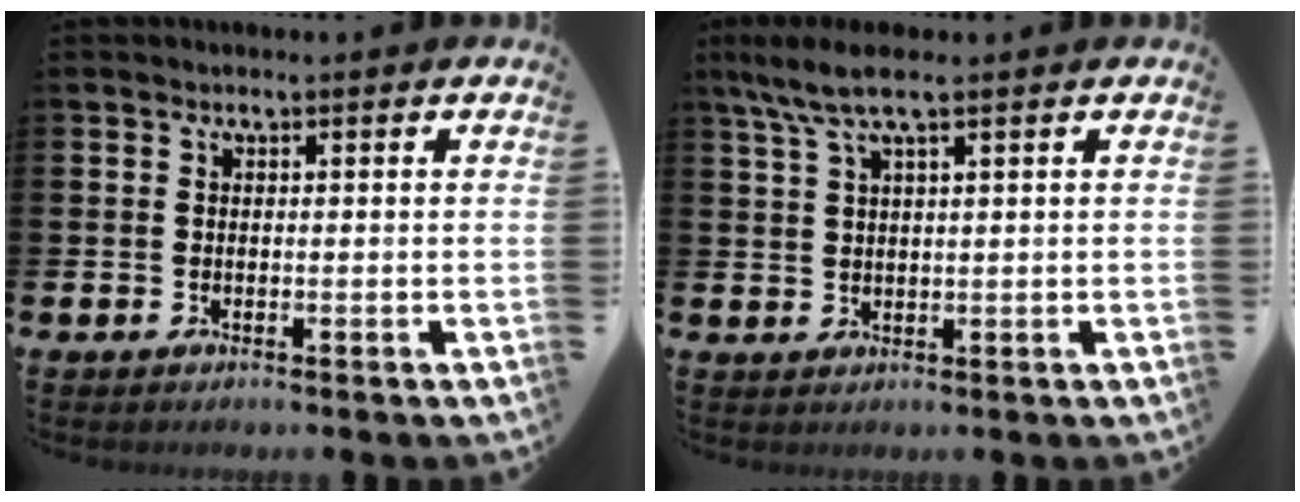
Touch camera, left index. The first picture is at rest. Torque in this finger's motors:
{"motor_torque": [0.11, -0.14, 0.56, 0.21]}